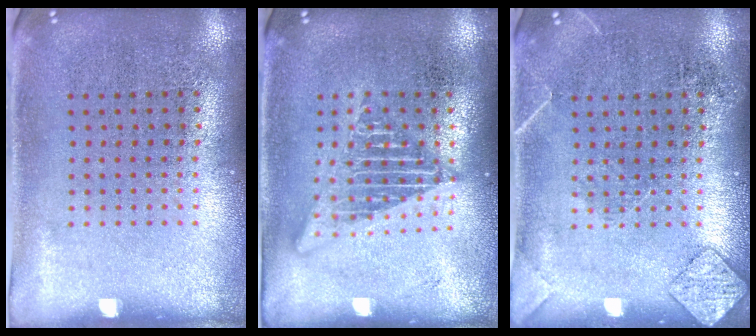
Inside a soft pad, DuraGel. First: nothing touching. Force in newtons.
{"total": 2.6, "press": 2.6, "slide": 0.3}
{"total": 1.8, "press": 1.8, "slide": 0.1}